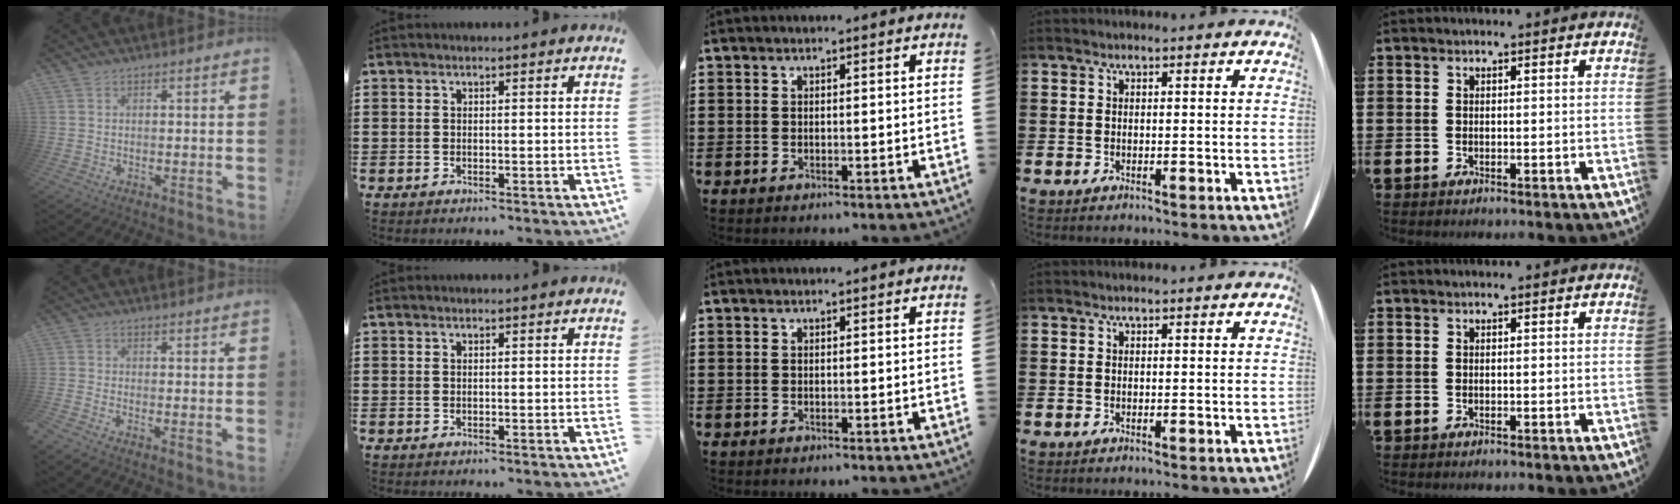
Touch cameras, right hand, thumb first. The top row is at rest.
{"thumb": {"total": 1.5, "force": [-0.7, -0.6, 1.2], "torque": [-0.021, -0.011, -0.012]}}